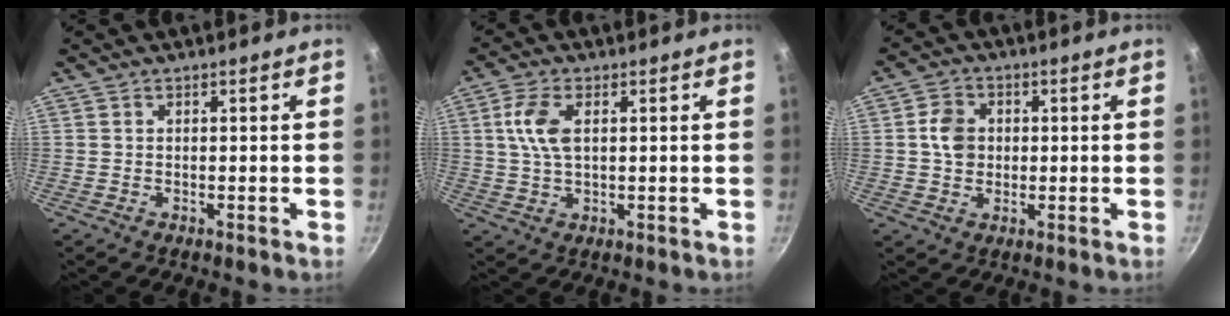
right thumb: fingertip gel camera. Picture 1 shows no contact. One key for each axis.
{"total": 6.6, "fx": 1.4, "fy": 3.4, "fz": 5.5, "tx": -0.112, "ty": 0.005, "tz": 0.027}
{"total": 5.8, "fx": 0.4, "fy": 4.9, "fz": 3.2, "tx": -0.038, "ty": 0.008, "tz": 0.000}